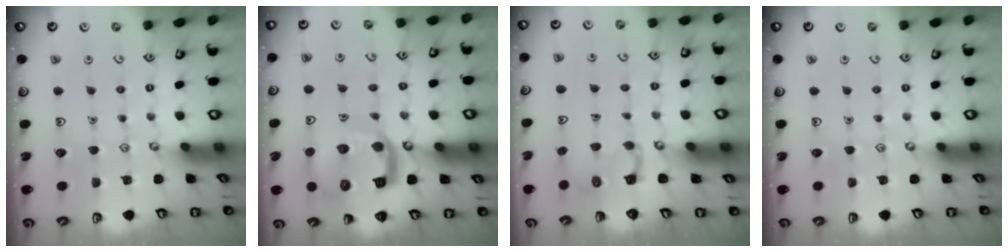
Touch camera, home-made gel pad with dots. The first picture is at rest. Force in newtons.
{"total": 15.3, "press": 15.2, "slide": 1.8}
{"total": 3.5, "press": 3.5, "slide": 0.2}
{"total": 0.0}